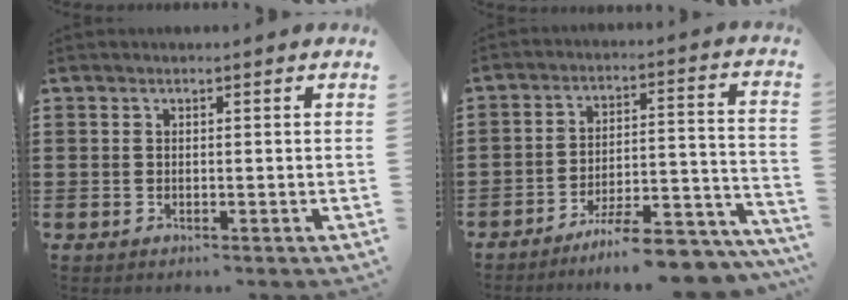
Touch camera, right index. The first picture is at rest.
{"total": 9.1, "force": [-8.0, 1.0, 4.1], "torque": [-0.052, 0.024, -0.149]}